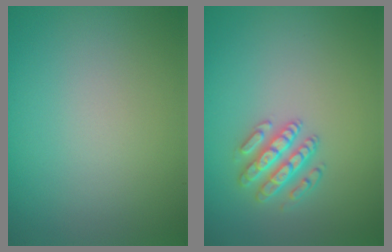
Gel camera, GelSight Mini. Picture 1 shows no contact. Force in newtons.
{"total": 2.9, "press": 2.9, "slide": 0.7}